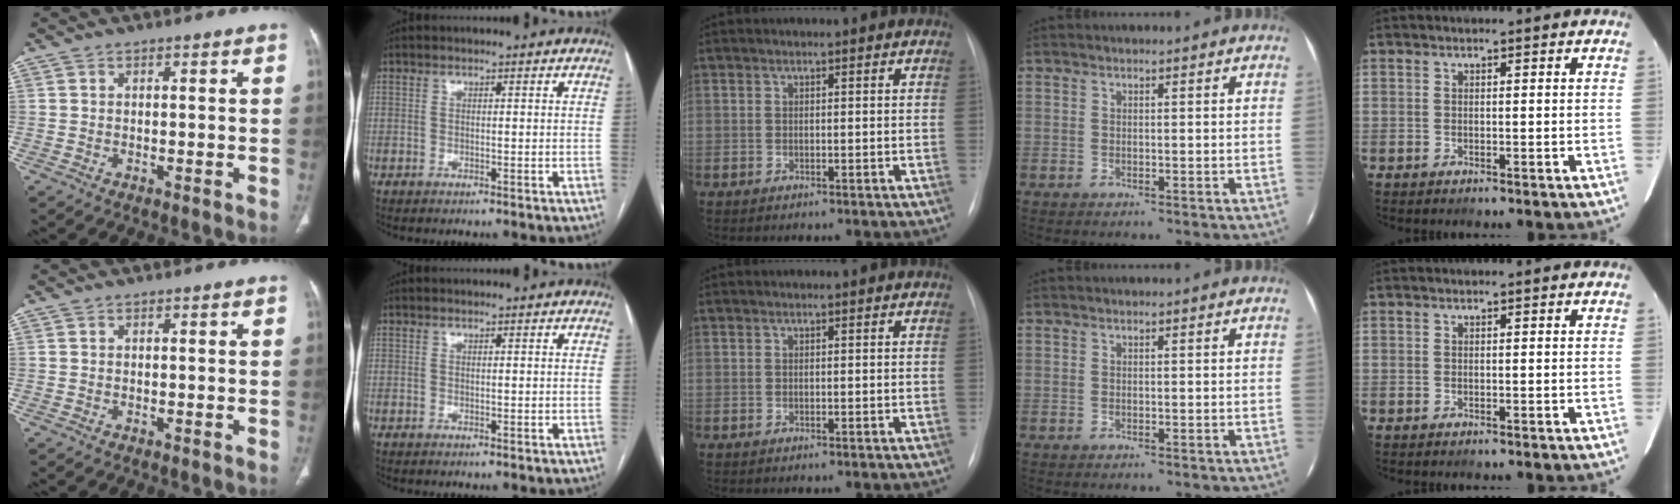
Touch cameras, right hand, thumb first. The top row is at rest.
{}